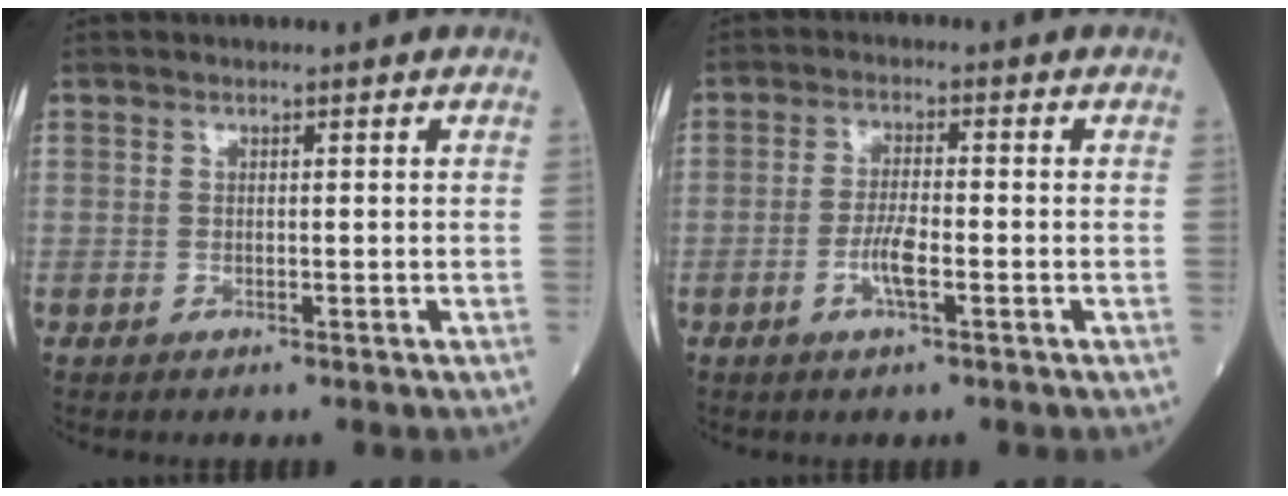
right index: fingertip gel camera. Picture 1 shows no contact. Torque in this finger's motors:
{"motor_torque": [0.11, -0.21, 0.06, 0.02]}